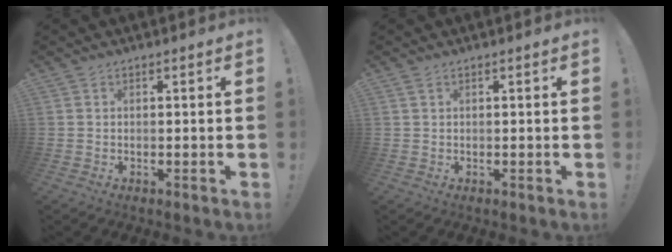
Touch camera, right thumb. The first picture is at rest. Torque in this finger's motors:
{"motor_torque": [-0.04, -0.06, 0.03, 0.05, -0.01]}